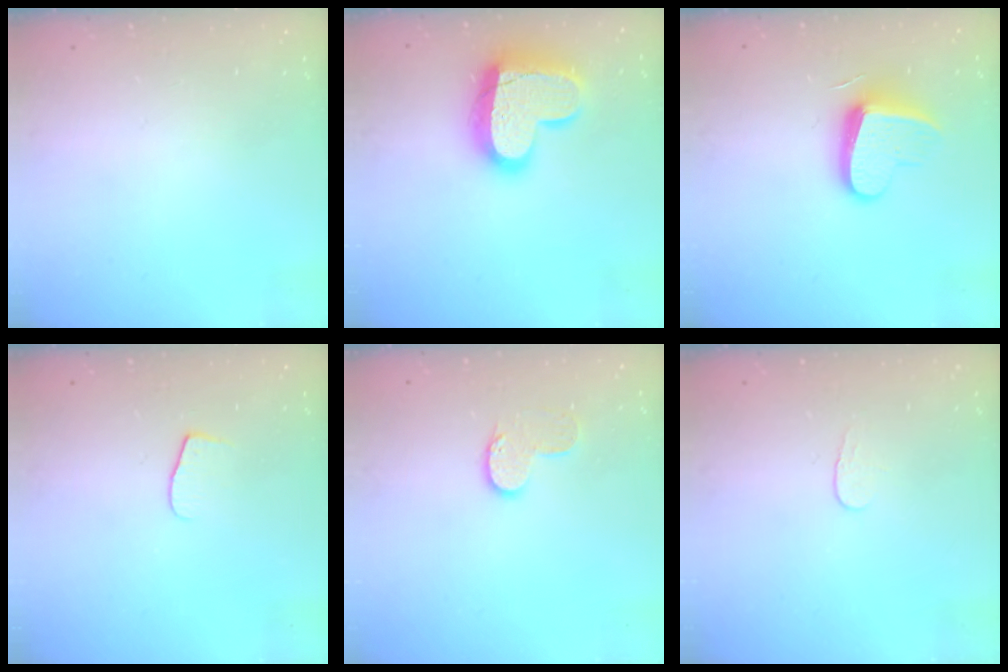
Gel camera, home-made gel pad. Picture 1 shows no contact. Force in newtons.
{"total": 17.6, "press": 17.6, "slide": 1.5}
{"total": 11.6, "press": 11.6, "slide": 0.5}
{"total": 6.6, "press": 6.6, "slide": 0.5}
{"total": 6.8, "press": 6.8, "slide": 0.3}
{"total": 3.5, "press": 3.4, "slide": 0.4}